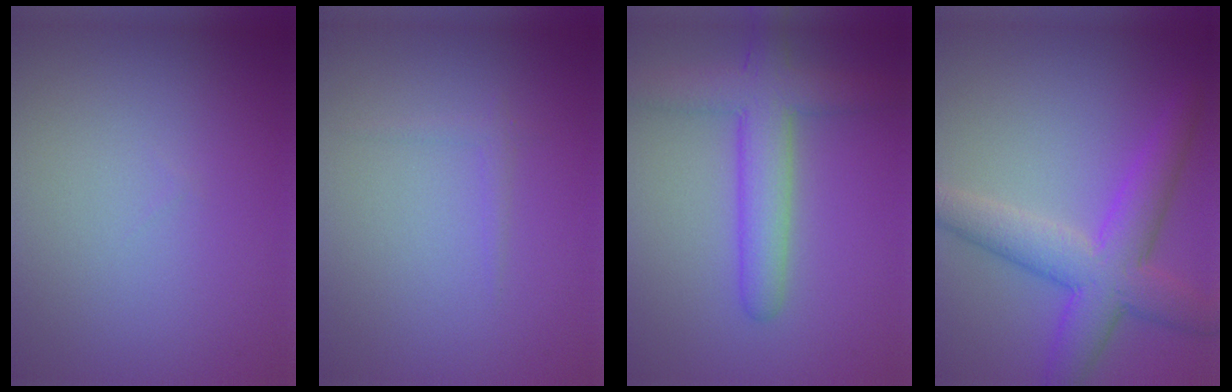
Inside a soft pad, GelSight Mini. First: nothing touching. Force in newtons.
{"total": 0.9, "press": 0.8, "slide": 0.1}
{"total": 5.5, "press": 5.5, "slide": 0.4}
{"total": 6.7, "press": 6.7, "slide": 0.2}